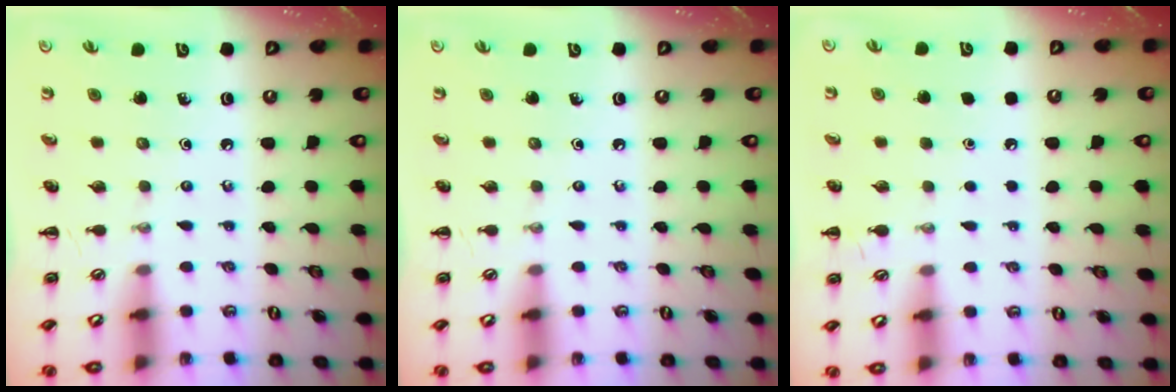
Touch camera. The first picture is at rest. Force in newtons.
{"total": 0.0}
{"total": 1.8, "press": 1.8, "slide": 0.1}